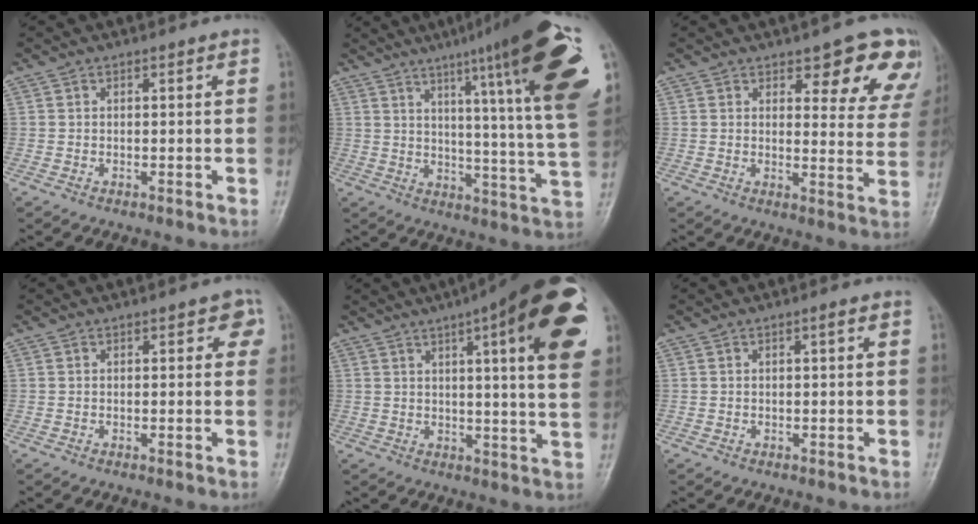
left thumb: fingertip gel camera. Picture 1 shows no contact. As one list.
[{"total": 25.4, "force": [12.7, 1.9, 21.9], "torque": [-0.276, -0.036, 0.168]}, {"total": 11.9, "force": [7.7, 4.8, 7.7], "torque": [-0.038, -0.042, 0.081]}, {"total": 3.1, "force": [0.9, 1.6, 2.5], "torque": [-0.010, 0.003, 0.001]}, {"total": 21.4, "force": [8.8, 4.4, 19.0], "torque": [-0.245, -0.013, 0.109]}, {"total": 1.3, "force": [0.3, 0.1, 1.3], "torque": [-0.026, 0.002, 0.003]}]